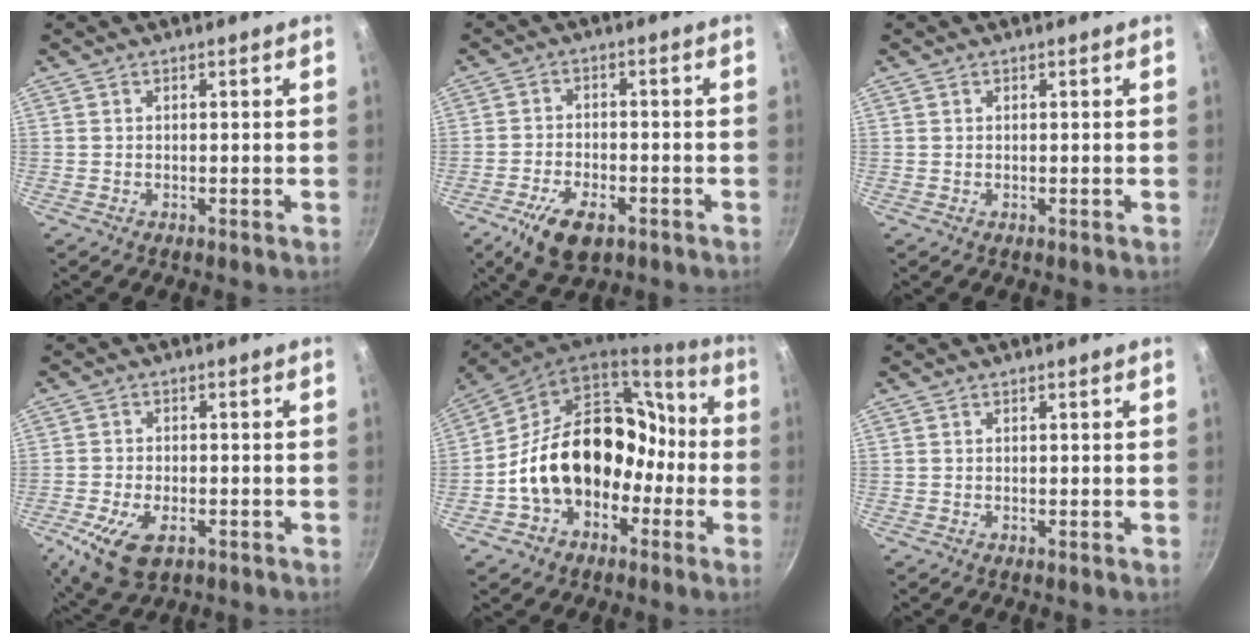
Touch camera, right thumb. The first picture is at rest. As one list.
[{"total": 9.1, "force": [-4.8, 4.5, 6.4], "torque": [-0.113, 0.015, -0.080]}, {"total": 0.0}, {"total": 9.5, "force": [-3.8, 5.2, 7.0], "torque": [-0.132, -0.002, -0.064]}, {"total": 21.0, "force": [-4.3, 15.8, 13.2], "torque": [-0.166, 0.082, -0.062]}, {"total": 0.0}]